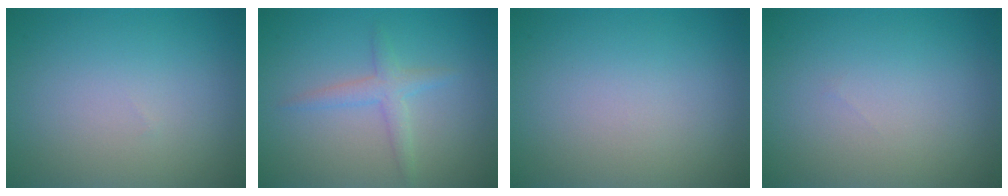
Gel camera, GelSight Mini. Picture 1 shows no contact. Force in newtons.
{"total": 1.9, "press": 1.9, "slide": 0.1}
{"total": 0.0}
{"total": 0.0}